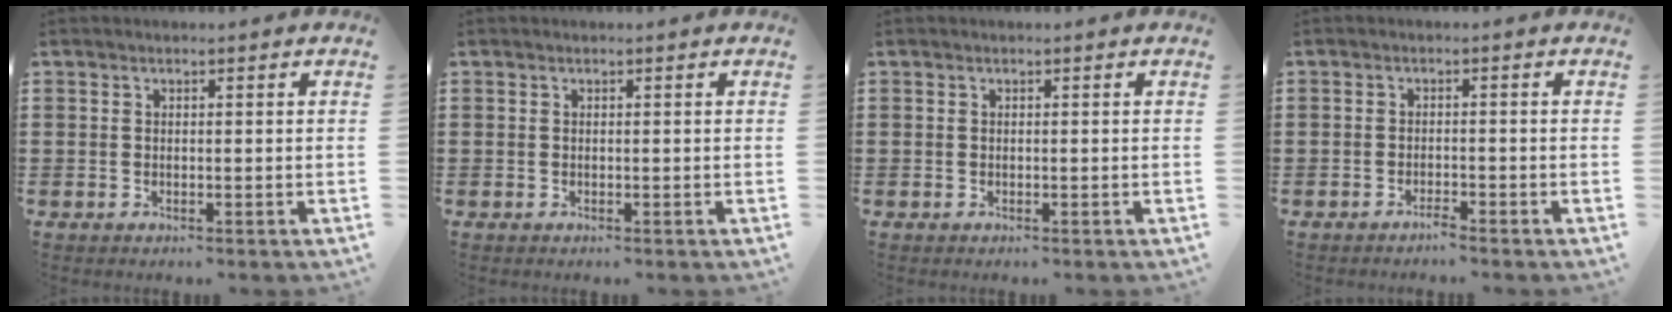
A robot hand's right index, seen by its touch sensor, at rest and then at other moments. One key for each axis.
{"total": 0.0}
{"total": 0.0}
{"total": 1.4, "fx": -1.4, "fy": -0.1, "fz": 0.2, "tx": -0.007, "ty": -0.001, "tz": -0.027}